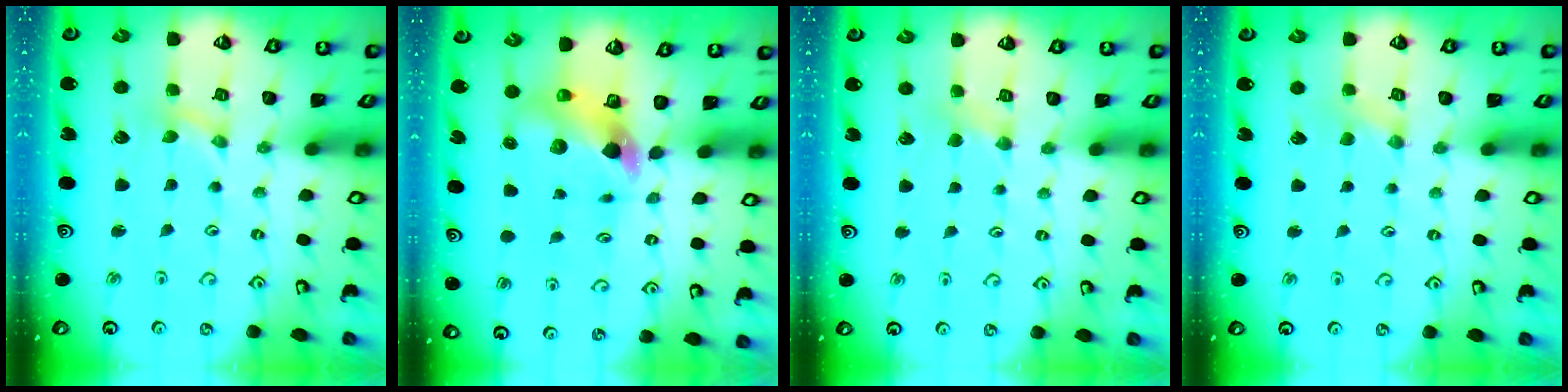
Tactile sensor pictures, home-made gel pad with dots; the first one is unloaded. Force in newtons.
{"total": 8.4, "press": 8.3, "slide": 1.3}
{"total": 2.1, "press": 2.1, "slide": 0.4}
{"total": 1.4, "press": 1.4, "slide": 0.3}